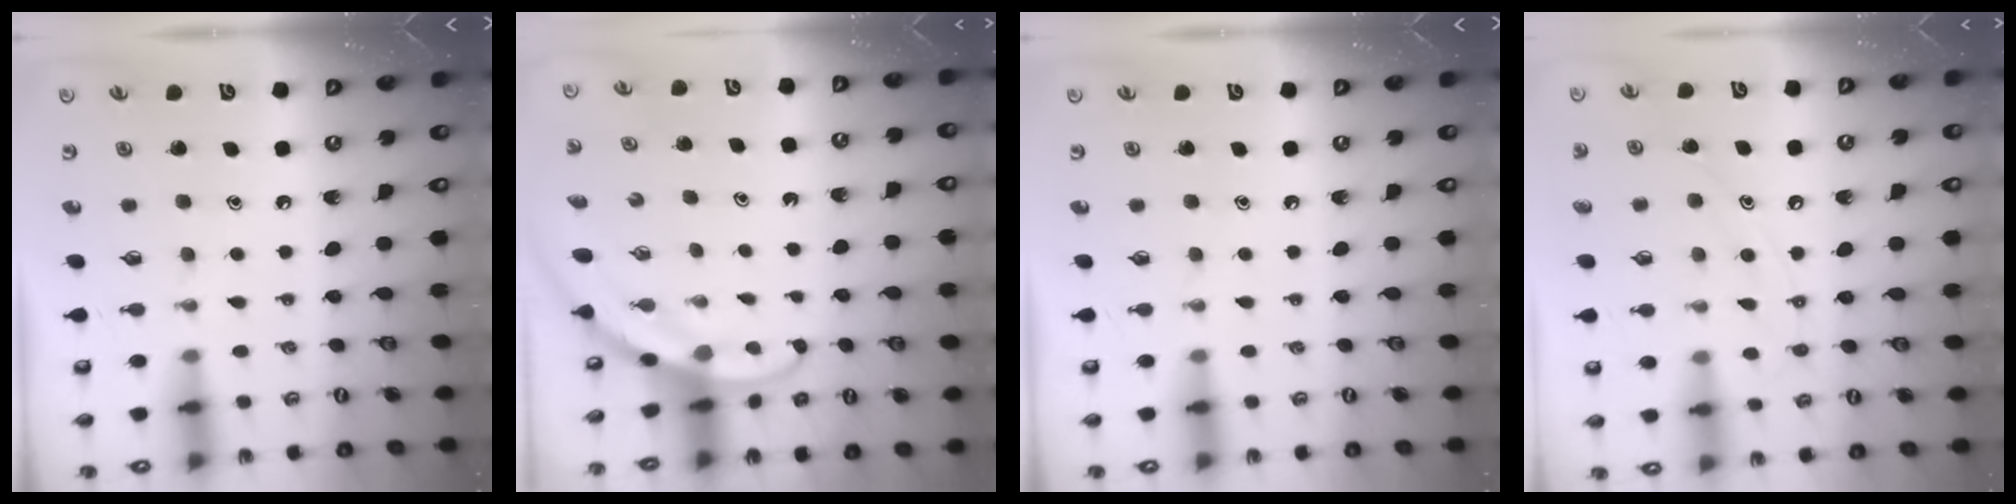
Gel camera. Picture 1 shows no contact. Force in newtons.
{"total": 3.3, "press": 3.3, "slide": 0.1}
{"total": 0.0}
{"total": 9.0, "press": 9.0, "slide": 0.8}